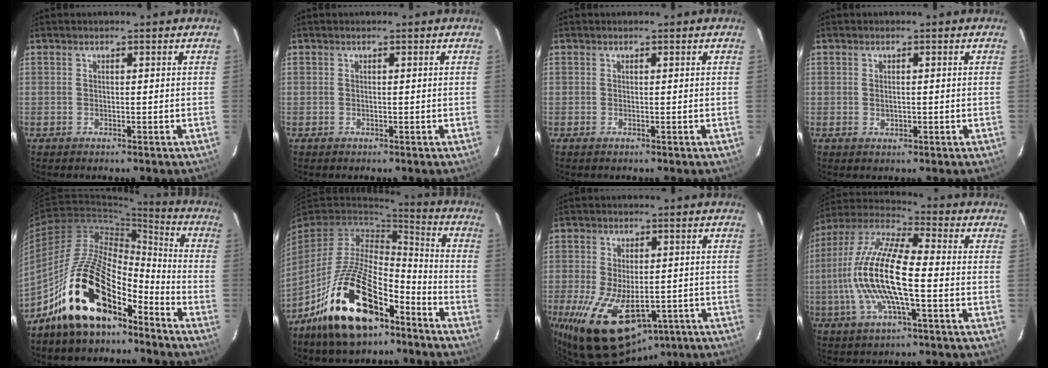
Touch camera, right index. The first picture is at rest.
{"total": 0.0}
{"total": 0.0}
{"total": 1.2, "force": [0.0, 0.9, 0.8], "torque": [-0.012, 0.000, 0.001]}
{"total": 18.3, "force": [-12.4, 7.6, 11.2], "torque": [-0.212, 0.025, -0.224]}
{"total": 20.3, "force": [-12.0, 9.1, 13.5], "torque": [-0.258, 0.004, -0.205]}
{"total": 18.7, "force": [-8.6, 10.1, 13.2], "torque": [-0.274, -0.038, -0.123]}
{"total": 17.7, "force": [-2.6, 4.6, 16.9], "torque": [-0.332, -0.002, -0.058]}